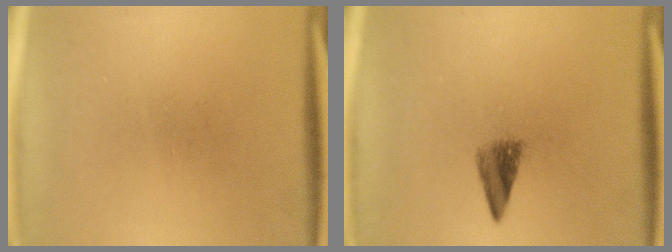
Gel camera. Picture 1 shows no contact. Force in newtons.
{"total": 2.9}